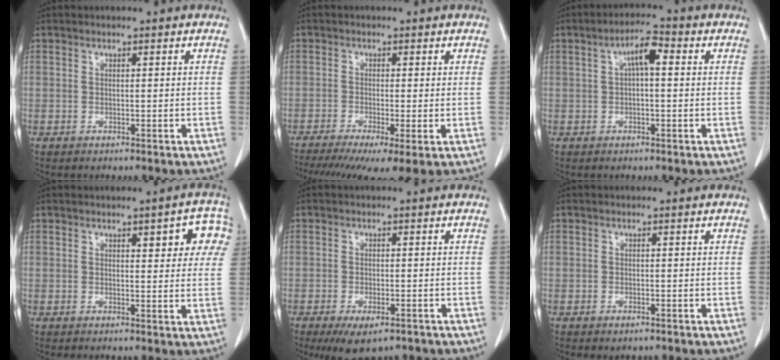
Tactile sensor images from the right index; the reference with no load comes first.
{"total": 9.5, "force": [-5.9, 1.4, 7.3], "torque": [-0.118, -0.017, -0.096]}
{"total": 4.5, "force": [0.9, 1.1, 4.3], "torque": [-0.077, 0.015, 0.012]}
{"total": 6.9, "force": [3.0, 2.3, 5.8], "torque": [-0.055, 0.013, 0.030]}
{"total": 6.2, "force": [-4.2, 2.4, 3.8], "torque": [-0.058, -0.010, -0.062]}
{"total": 0.9, "force": [-0.6, 0.4, 0.6], "torque": [-0.011, -0.002, -0.003]}